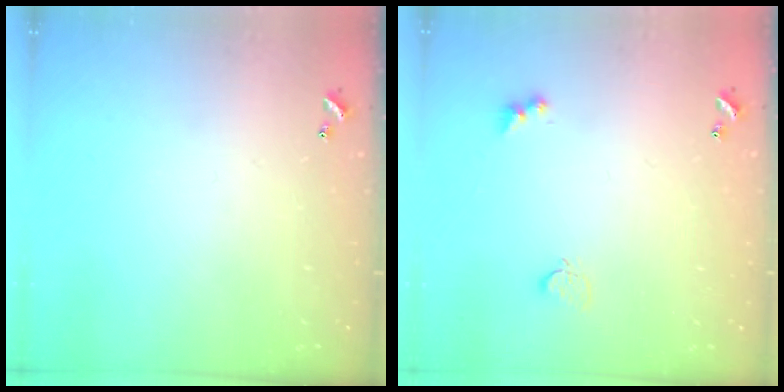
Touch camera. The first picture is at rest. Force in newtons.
{"total": 4.2, "press": 4.2, "slide": 0.6}